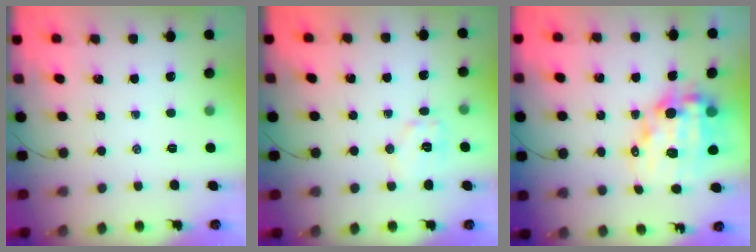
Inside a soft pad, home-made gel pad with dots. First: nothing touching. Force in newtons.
{"total": 7.0, "press": 6.9, "slide": 1.1}
{"total": 14.8, "press": 14.4, "slide": 3.5}